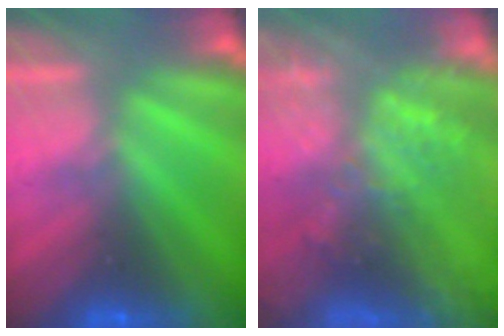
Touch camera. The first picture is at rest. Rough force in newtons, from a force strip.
{"total": 7.5}